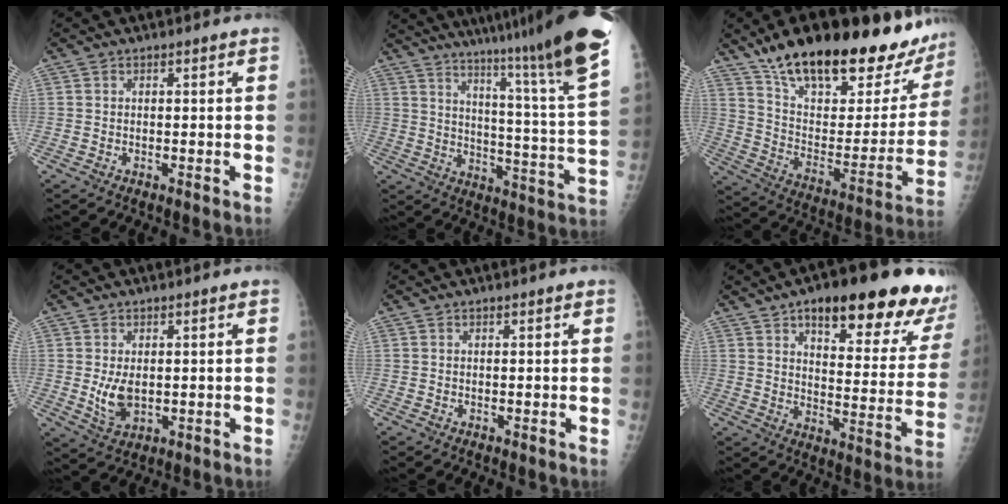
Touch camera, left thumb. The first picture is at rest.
{"total": 27.9, "force": [20.8, 0.8, 18.6], "torque": [-0.266, -0.122, 0.286]}
{"total": 32.6, "force": [23.5, 11.0, 19.7], "torque": [-0.270, -0.070, 0.354]}
{"total": 4.9, "force": [0.4, 2.8, 4.0], "torque": [-0.068, -0.014, 0.018]}
{"total": 0.6, "force": [0.5, 0.0, 0.3], "torque": [-0.008, 0.000, 0.008]}
{"total": 24.6, "force": [15.3, 7.7, 17.6], "torque": [-0.190, -0.052, 0.205]}